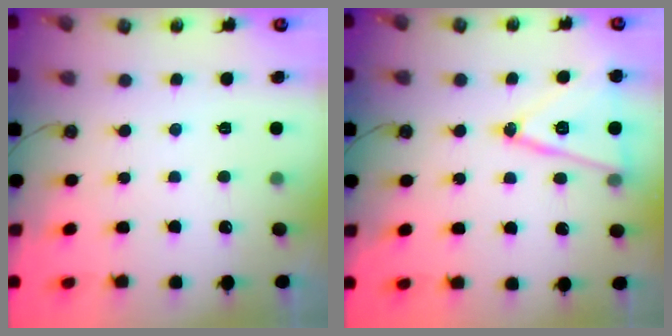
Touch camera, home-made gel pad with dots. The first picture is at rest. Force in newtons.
{"total": 14.6, "press": 14.2, "slide": 3.3}